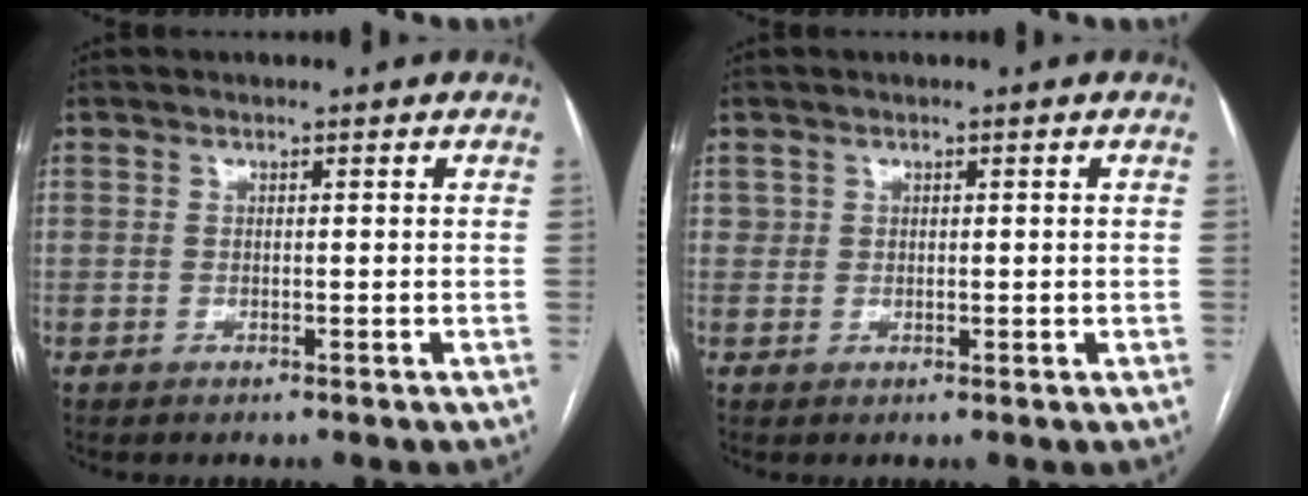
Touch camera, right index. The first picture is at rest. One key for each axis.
{"total": 1.3, "fx": 0.4, "fy": 1.1, "fz": 0.4, "tx": -0.004, "ty": 0.004, "tz": 0.009}